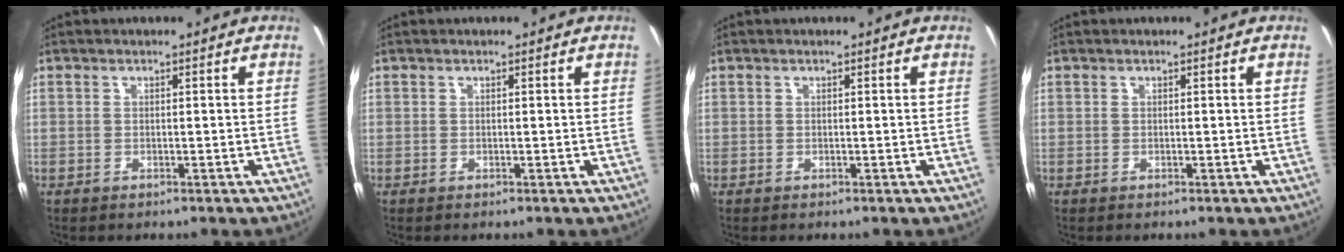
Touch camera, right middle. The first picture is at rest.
{"total": 0.0}
{"total": 0.0}
{"total": 0.0}